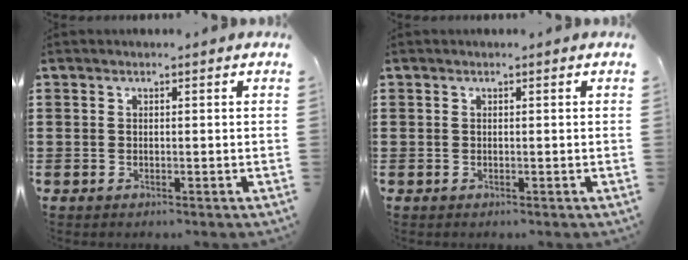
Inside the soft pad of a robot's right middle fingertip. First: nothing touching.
{"total": 0.0}